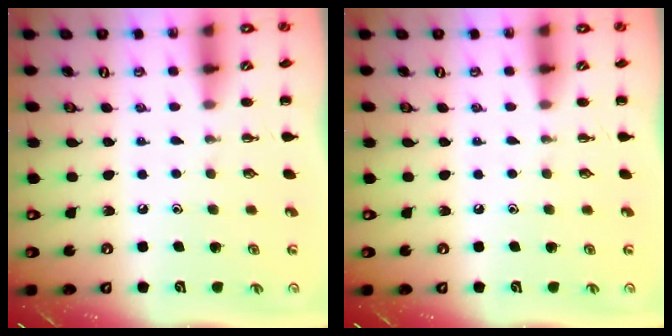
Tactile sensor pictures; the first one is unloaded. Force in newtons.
{"total": 0.0}